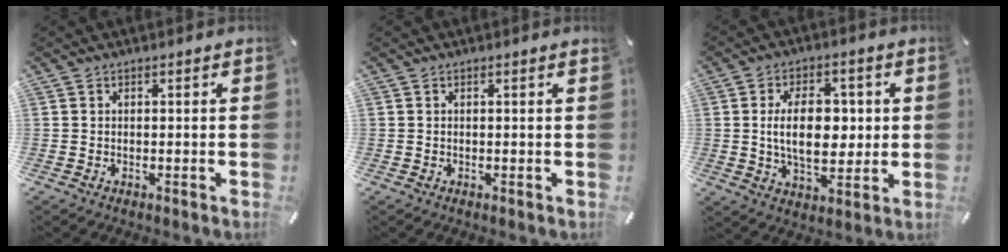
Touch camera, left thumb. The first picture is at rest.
{"total": 0.0}
{"total": 12.8, "force": [1.0, 7.7, 10.1], "torque": [-0.176, 0.004, 0.013]}